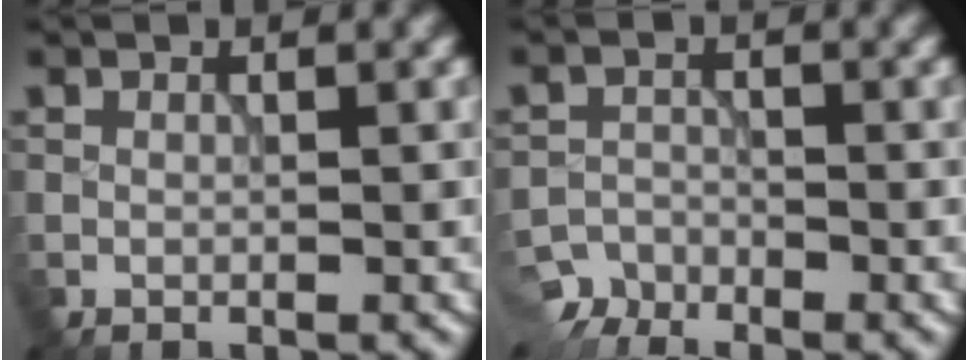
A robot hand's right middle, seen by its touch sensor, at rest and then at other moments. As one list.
[{"total": 2.8, "force": [-2.6, 1.0, -0.3], "torque": [0.010, -0.001, -0.049]}]